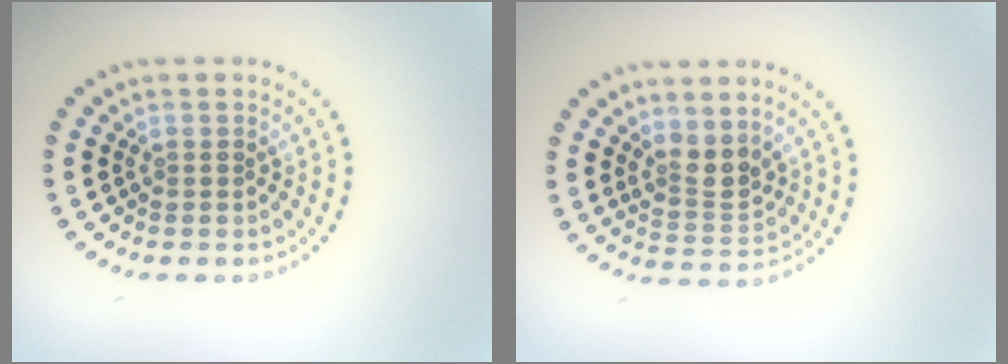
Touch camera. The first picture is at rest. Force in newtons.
{"total": 2.4, "press": 2.0, "slide": 1.4}